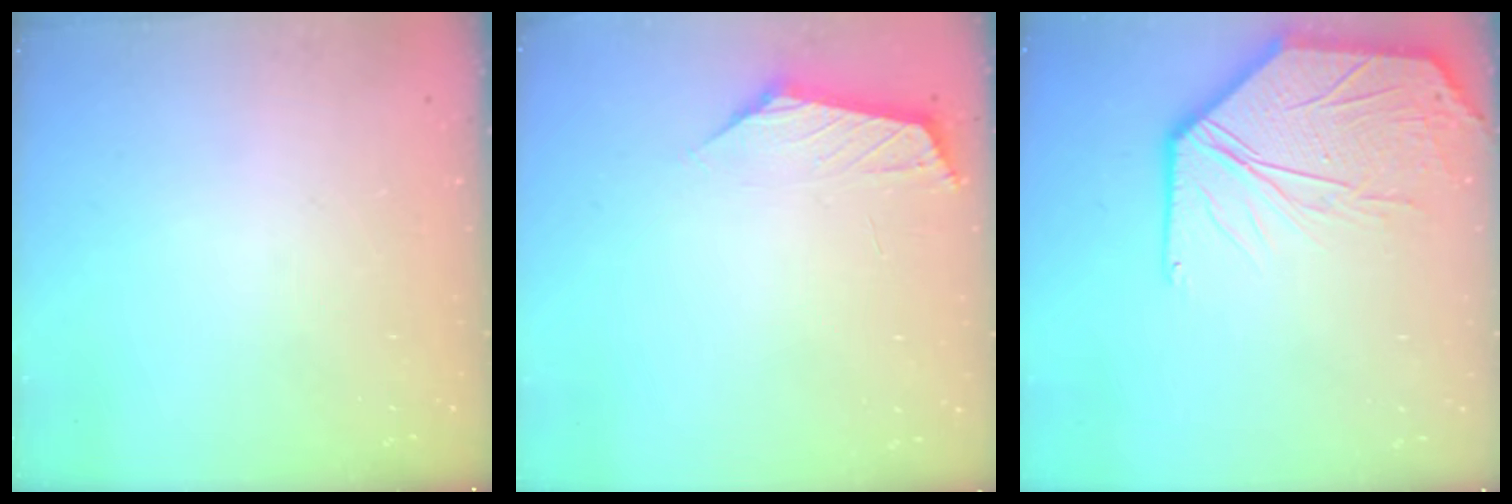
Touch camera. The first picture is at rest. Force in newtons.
{"total": 1.0, "press": 0.9, "slide": 0.4}
{"total": 15.2, "press": 15.1, "slide": 1.8}